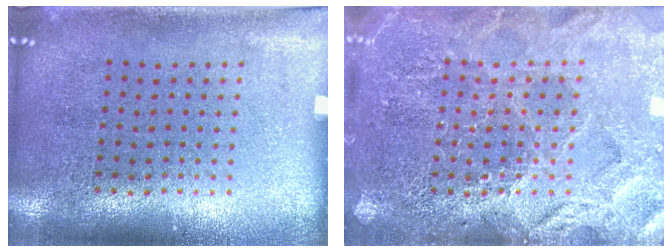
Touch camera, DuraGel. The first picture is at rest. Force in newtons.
{"total": 3.5, "press": 3.5, "slide": 0.4}